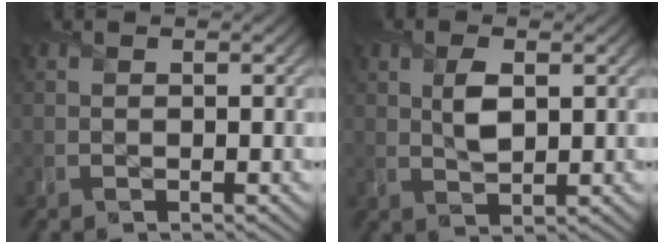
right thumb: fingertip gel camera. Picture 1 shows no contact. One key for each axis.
{"total": 3.4, "fx": 1.0, "fy": 1.8, "fz": 2.8, "tx": -0.059, "ty": -0.002, "tz": 0.022}